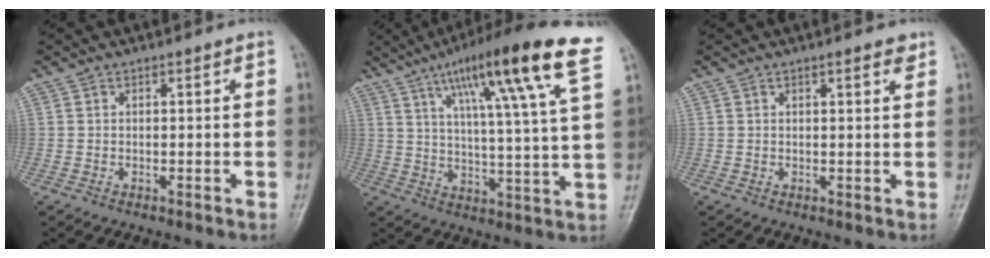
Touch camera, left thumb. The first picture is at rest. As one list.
[{"total": 20.7, "force": [11.5, 1.6, 17.2], "torque": [-0.253, -0.026, 0.167]}, {"total": 1.8, "force": [1.3, 0.4, 1.2], "torque": [-0.015, -0.006, 0.015]}]